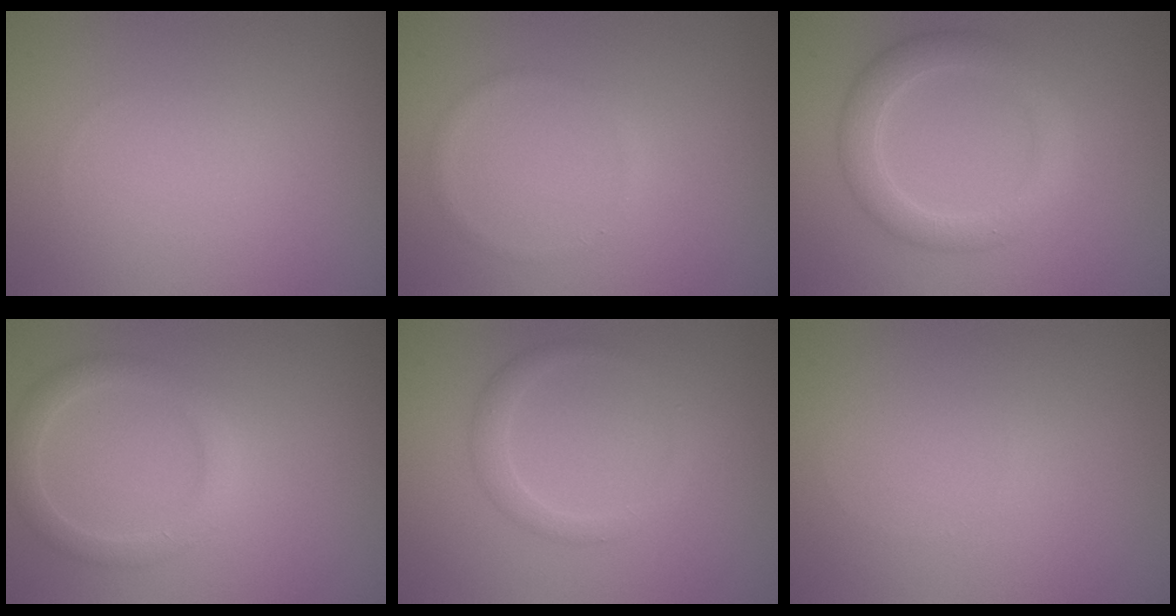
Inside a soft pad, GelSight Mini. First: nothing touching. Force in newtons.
{"total": 0.8, "press": 0.8, "slide": 0.2}
{"total": 3.6, "press": 3.6, "slide": 0.0}
{"total": 2.5, "press": 2.5, "slide": 0.1}
{"total": 1.6, "press": 1.6, "slide": 0.1}
{"total": 0.0}